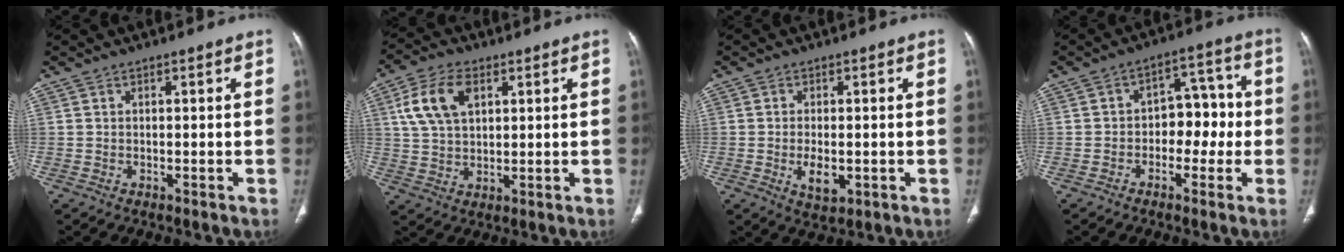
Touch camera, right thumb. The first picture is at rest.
{"total": 9.9, "force": [3.6, 5.9, 7.1], "torque": [-0.133, 0.001, 0.068]}
{"total": 4.8, "force": [-1.1, 2.4, 4.0], "torque": [-0.068, -0.008, -0.013]}
{"total": 8.4, "force": [-1.5, 5.9, 5.8], "torque": [-0.036, 0.039, -0.032]}